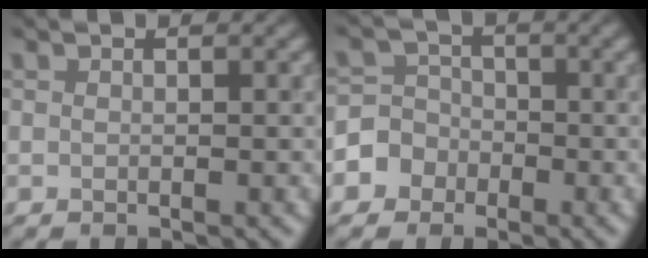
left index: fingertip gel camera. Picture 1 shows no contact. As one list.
[{"total": 3.9, "force": [-1.8, 3.5, 0.2], "torque": [0.025, 0.006, -0.053]}]